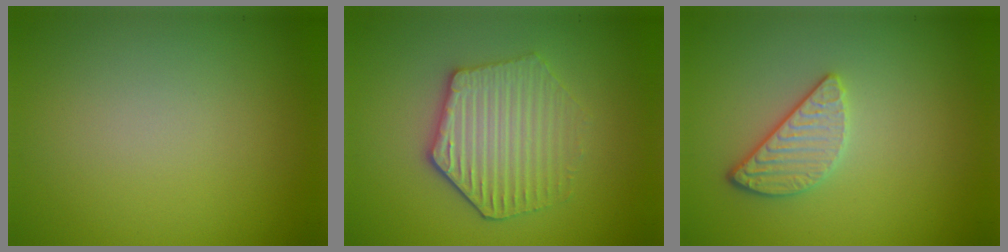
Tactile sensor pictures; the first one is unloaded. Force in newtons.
{"total": 4.7, "press": 4.1, "slide": 2.2}
{"total": 2.4, "press": 2.1, "slide": 1.1}